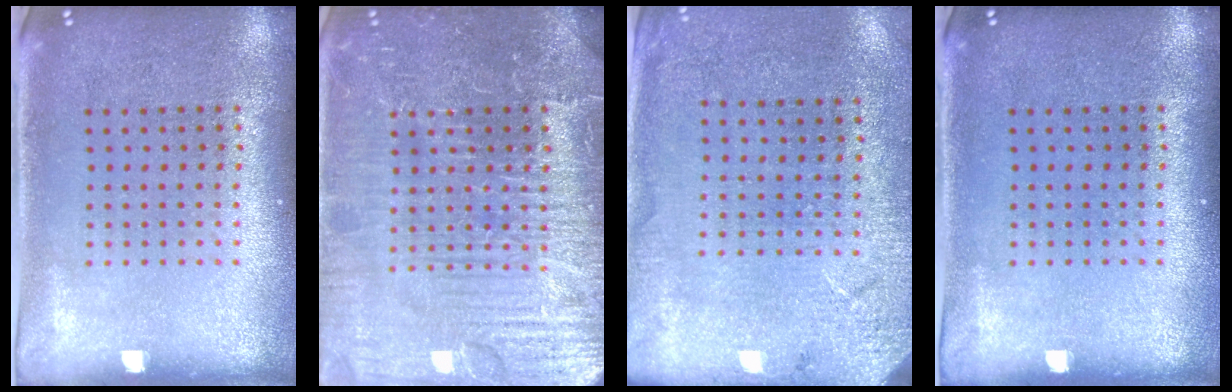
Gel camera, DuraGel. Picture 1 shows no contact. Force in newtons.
{"total": 7.5, "press": 7.4, "slide": 0.9}
{"total": 2.6, "press": 2.5, "slide": 0.7}
{"total": 0.0}